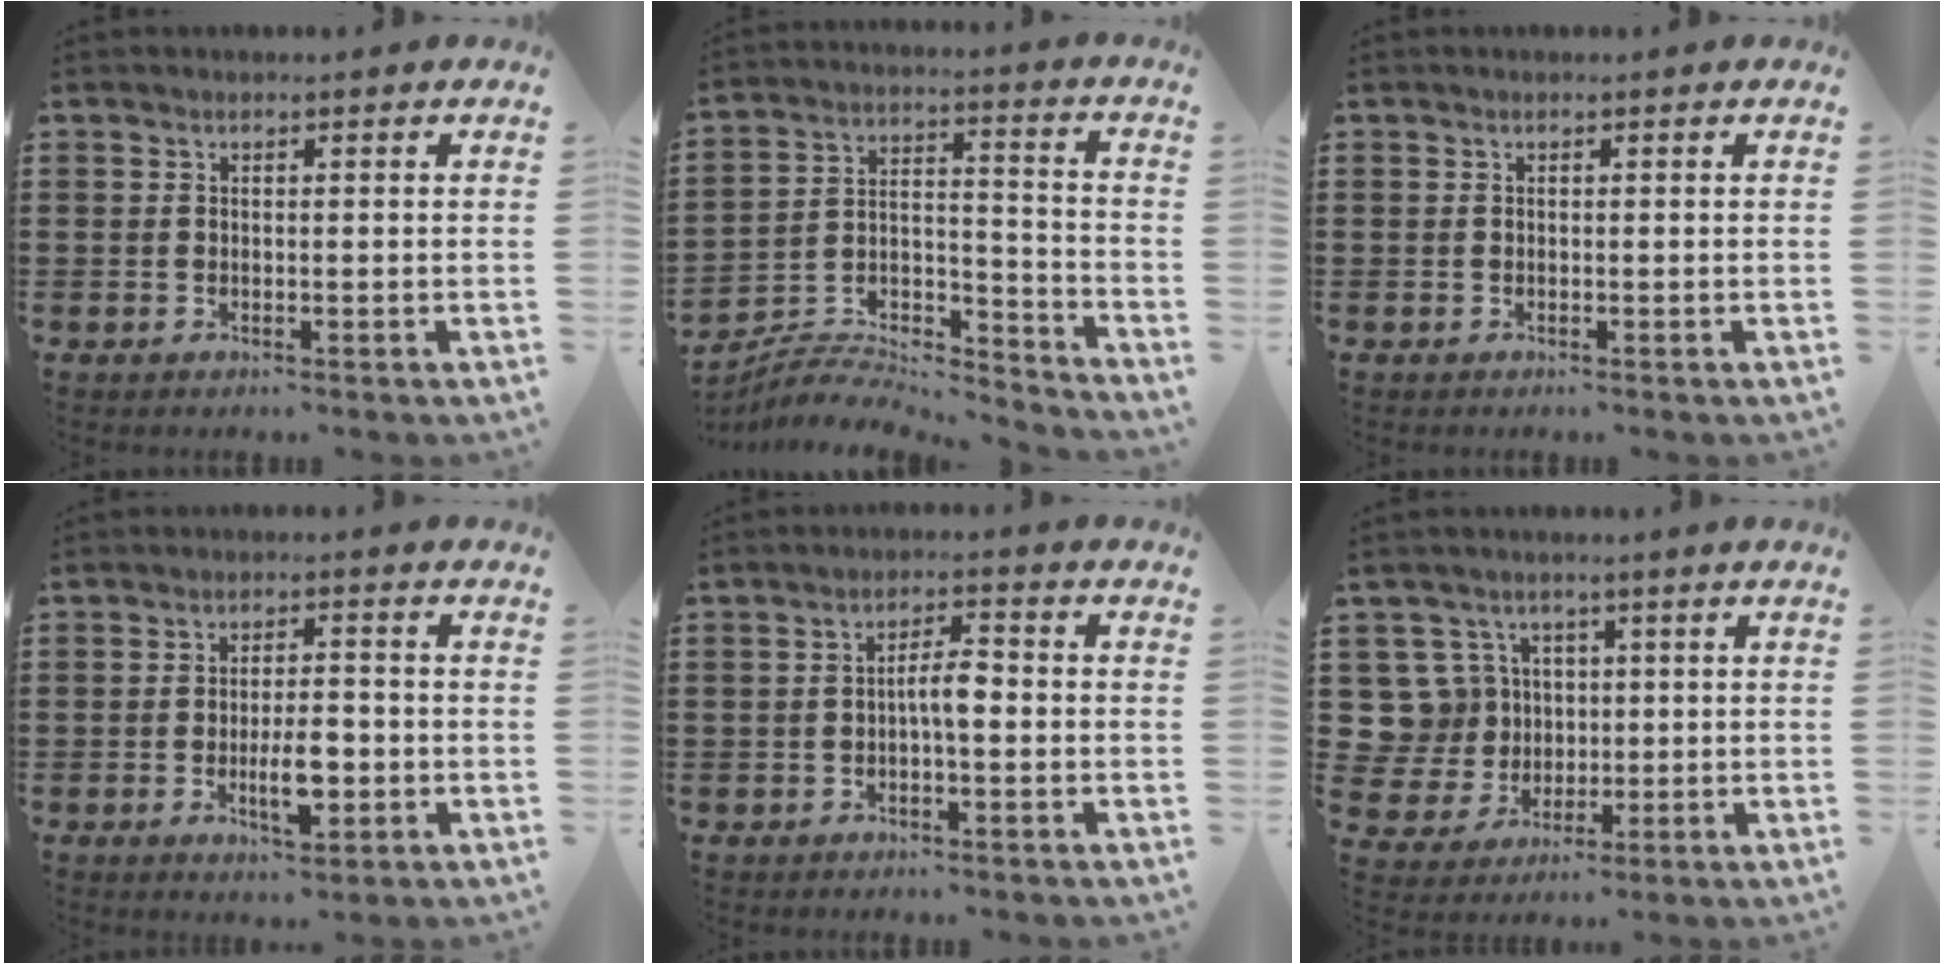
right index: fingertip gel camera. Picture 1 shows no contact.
{"total": 6.7, "force": [-6.4, 1.4, 1.4], "torque": [-0.023, 0.005, -0.127]}
{"total": 0.0}
{"total": 6.2, "force": [-1.6, 2.4, 5.5], "torque": [-0.106, 0.002, -0.031]}
{"total": 3.7, "force": [-0.6, 1.0, 3.5], "torque": [-0.071, 0.005, -0.016]}
{"total": 9.7, "force": [1.7, 9.0, 3.3], "torque": [-0.134, 0.012, 0.036]}